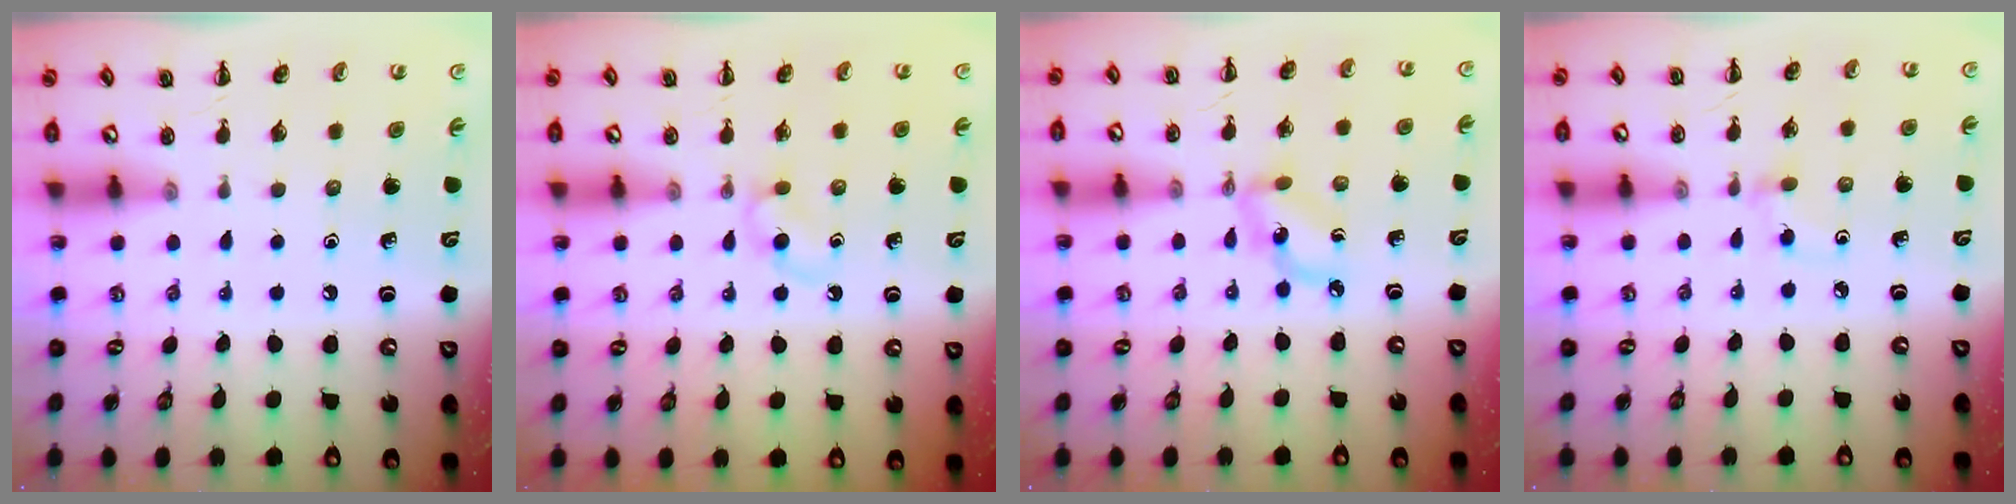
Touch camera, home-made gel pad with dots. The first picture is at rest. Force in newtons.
{"total": 2.7, "press": 2.5, "slide": 1.2}
{"total": 5.0, "press": 4.9, "slide": 1.2}
{"total": 2.9, "press": 2.6, "slide": 1.2}